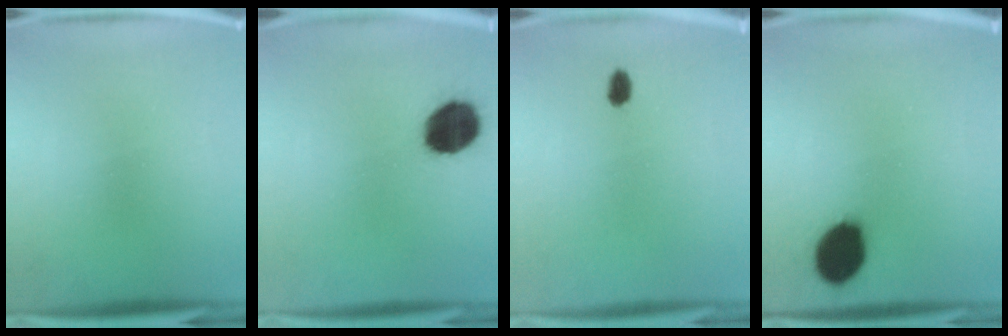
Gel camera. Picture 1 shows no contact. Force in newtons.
{"total": 14.4}
{"total": 2.2}
{"total": 14.2}